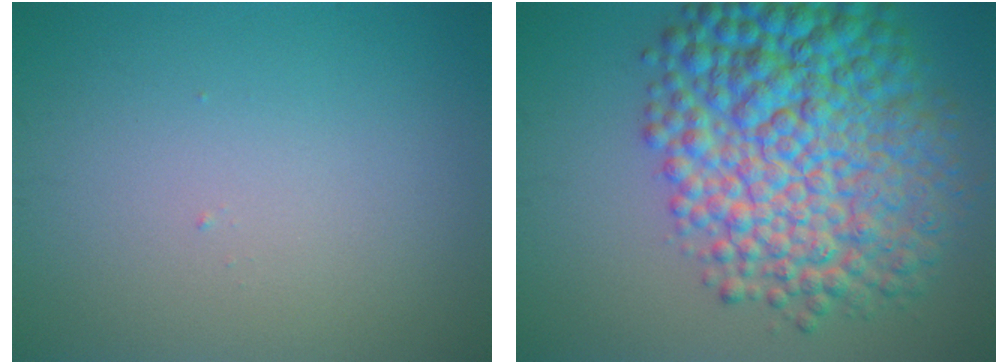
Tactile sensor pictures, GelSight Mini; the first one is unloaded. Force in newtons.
{"total": 12.6, "press": 12.6, "slide": 0.2}